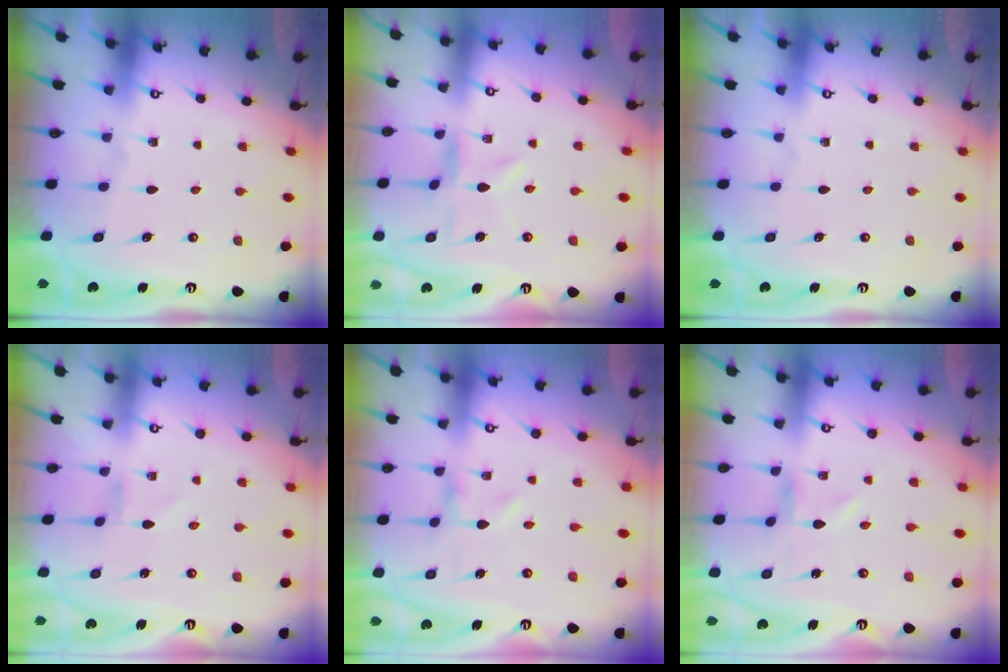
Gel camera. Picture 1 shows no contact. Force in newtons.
{"total": 1.4, "press": 1.4, "slide": 0.3}
{"total": 0.0}
{"total": 0.0}
{"total": 0.0}
{"total": 0.0}